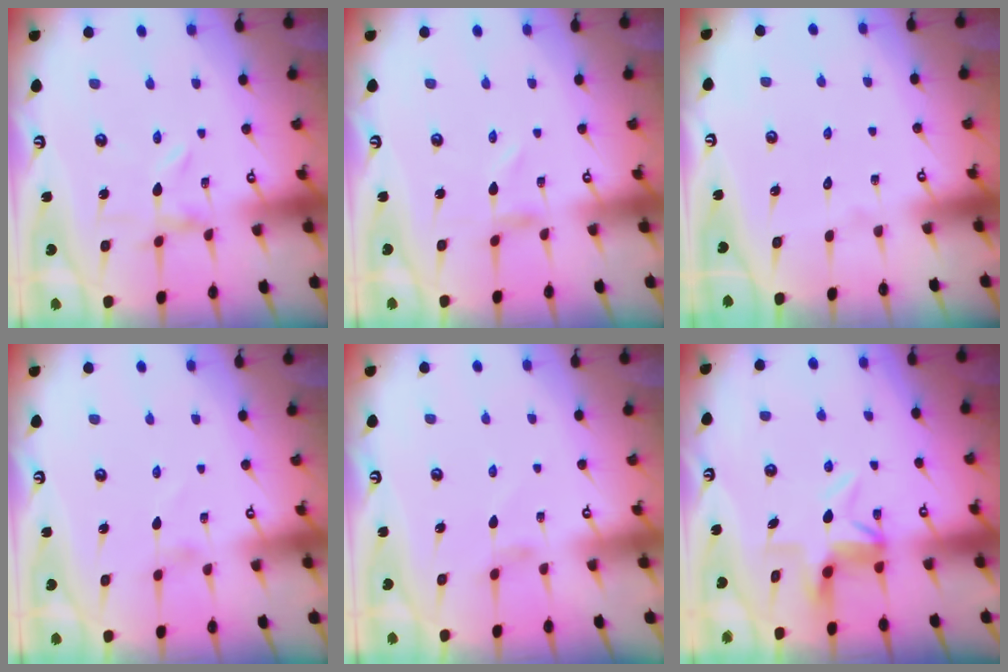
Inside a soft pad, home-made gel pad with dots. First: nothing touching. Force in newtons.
{"total": 0.6, "press": 0.5, "slide": 0.2}
{"total": 1.7, "press": 1.7, "slide": 0.1}
{"total": 0.0}
{"total": 1.7, "press": 1.7, "slide": 0.3}
{"total": 5.4, "press": 5.3, "slide": 0.5}